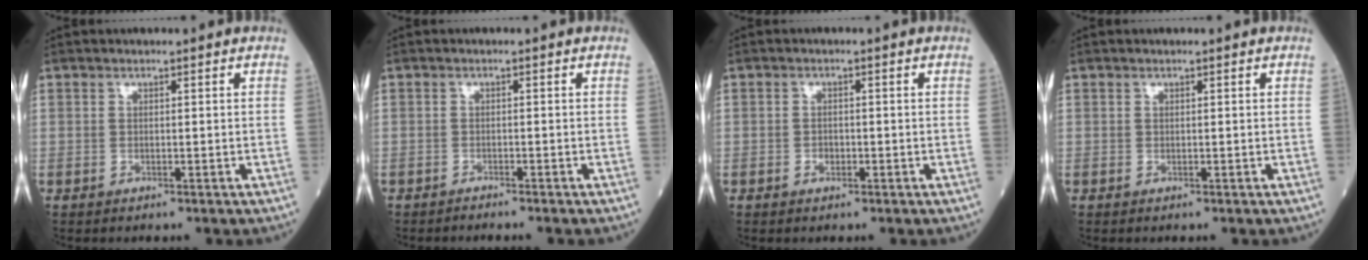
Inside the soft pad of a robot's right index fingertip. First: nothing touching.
{"total": 1.3, "force": [-1.3, -0.2, 0.3], "torque": [-0.008, -0.001, -0.019]}
{"total": 1.3, "force": [-0.6, 0.9, 0.8], "torque": [-0.013, 0.003, -0.008]}
{"total": 0.0}